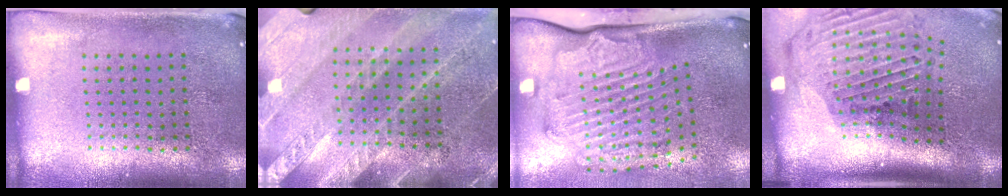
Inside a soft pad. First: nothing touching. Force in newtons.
{"total": 2.9, "press": 2.6, "slide": 1.4}
{"total": 2.6, "press": 2.2, "slide": 1.4}
{"total": 3.1, "press": 2.1, "slide": 2.2}